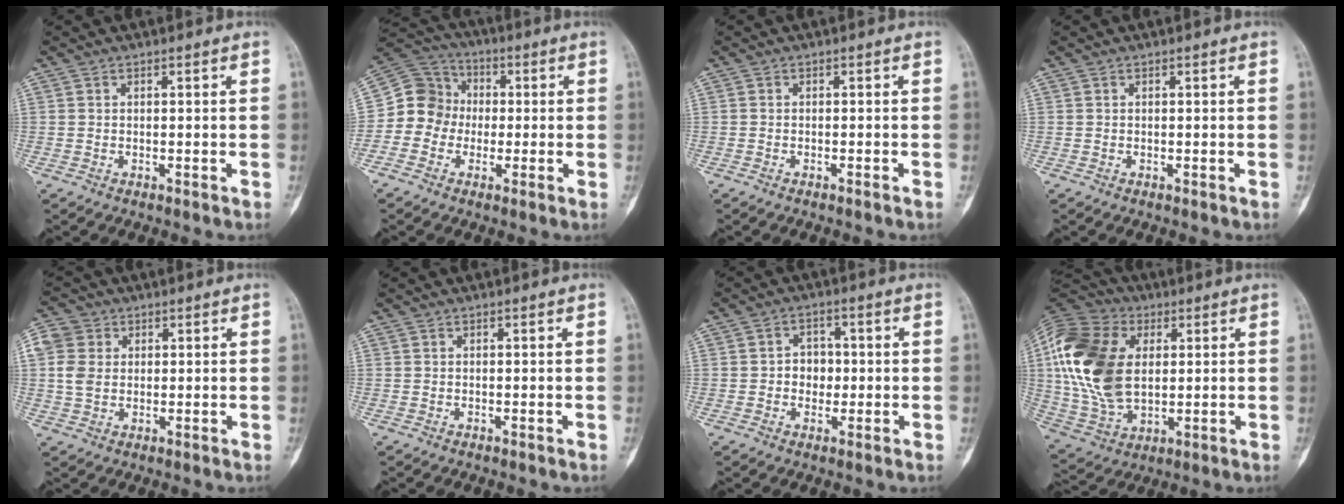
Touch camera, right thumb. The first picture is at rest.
{"total": 9.8, "force": [-1.4, 9.3, 2.7], "torque": [-0.016, 0.040, -0.038]}
{"total": 0.7, "force": [-0.5, -0.2, 0.4], "torque": [-0.008, 0.005, -0.008]}
{"total": 0.0}
{"total": 6.1, "force": [1.1, 5.1, 3.0], "torque": [-0.060, 0.006, 0.017]}
{"total": 0.0}
{"total": 4.5, "force": [-0.2, 3.8, 2.4], "torque": [-0.004, 0.009, -0.010]}
{"total": 22.2, "force": [3.4, 14.6, 16.4], "torque": [-0.332, -0.006, 0.062]}